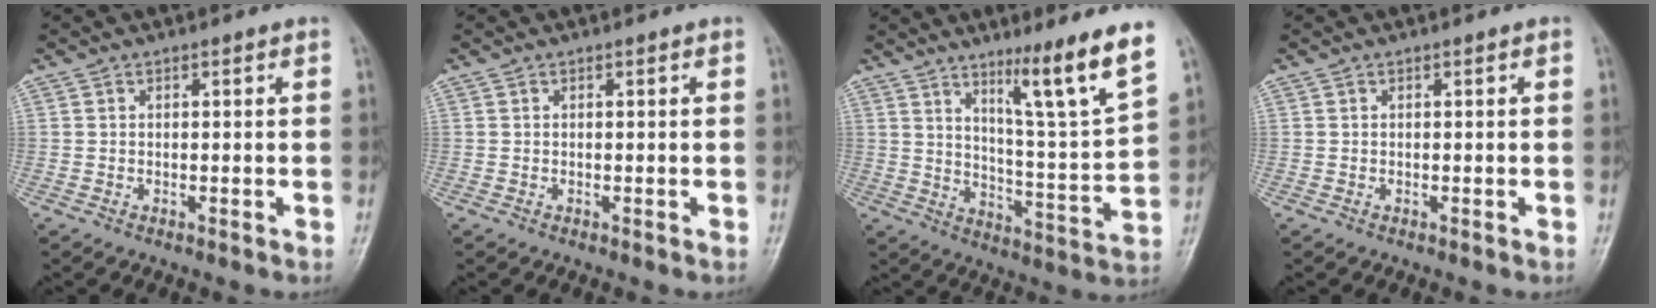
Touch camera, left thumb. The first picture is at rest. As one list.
[{"total": 0.0}, {"total": 13.8, "force": [8.8, -0.1, 10.7], "torque": [-0.159, -0.067, 0.143]}, {"total": 0.0}]